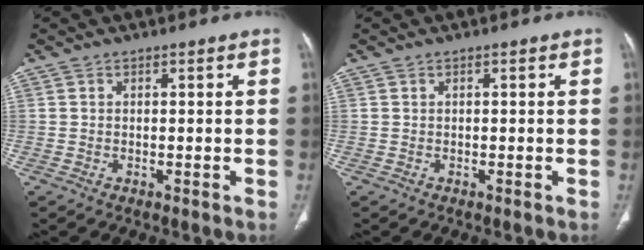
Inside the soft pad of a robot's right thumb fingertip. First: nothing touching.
{"total": 0.0}